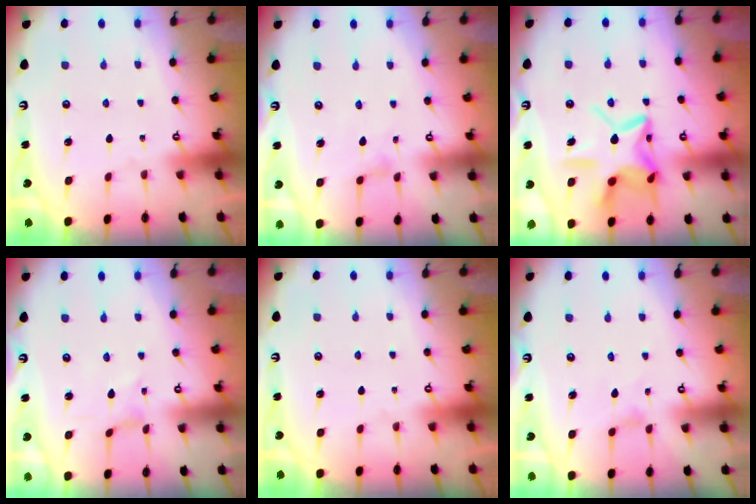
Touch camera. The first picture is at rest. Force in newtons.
{"total": 1.4, "press": 1.3, "slide": 0.3}
{"total": 15.1, "press": 15.0, "slide": 1.2}
{"total": 0.0}
{"total": 0.0}
{"total": 0.0}